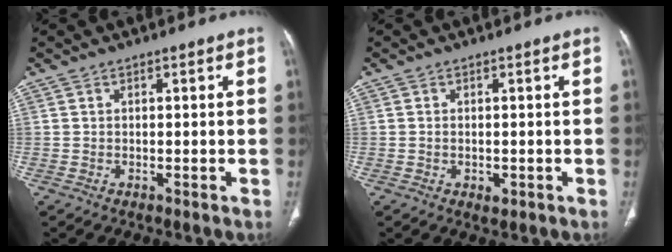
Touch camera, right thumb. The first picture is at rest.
{"total": 1.7, "force": [-0.5, 1.1, 1.2], "torque": [-0.020, -0.001, -0.003]}